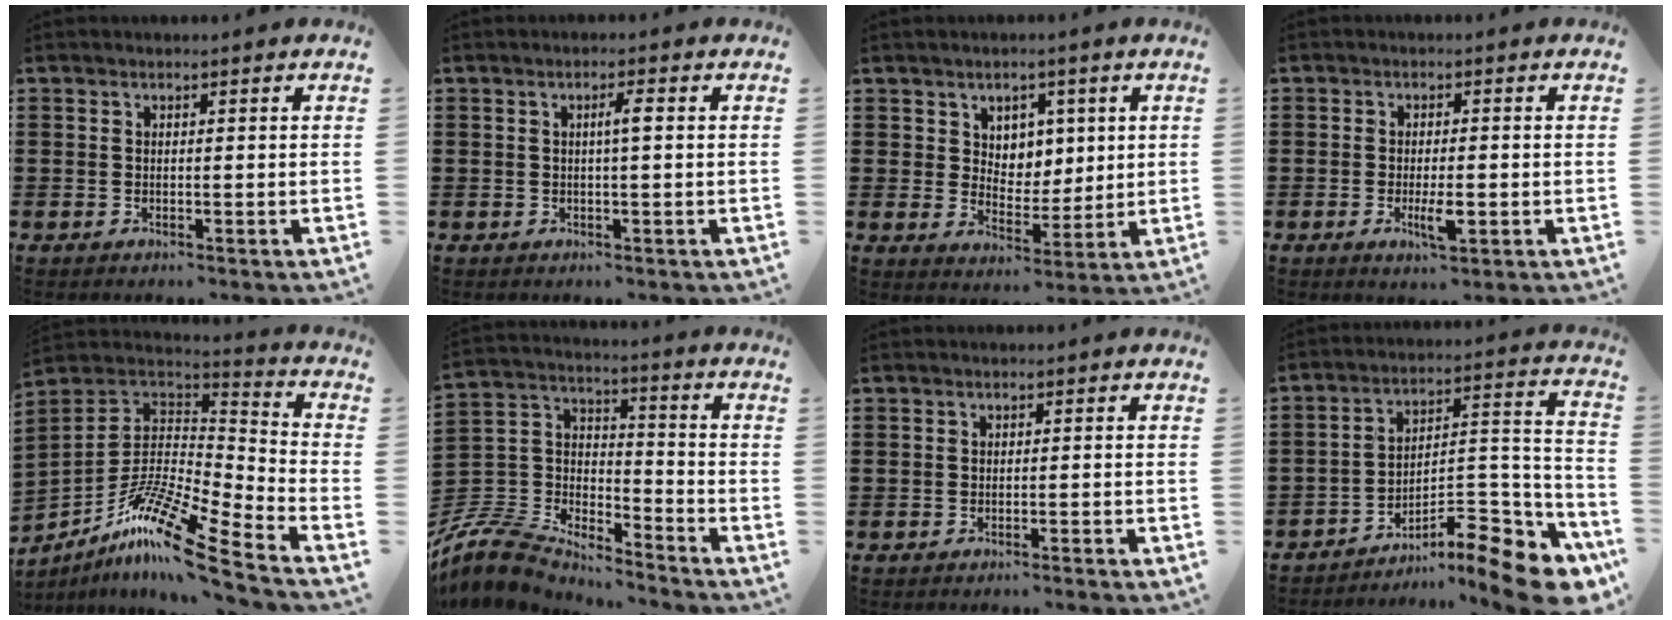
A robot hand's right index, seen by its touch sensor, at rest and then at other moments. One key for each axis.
{"total": 2.2, "fx": 0.1, "fy": 0.1, "fz": 2.2, "tx": -0.040, "ty": 0.001, "tz": -0.001}
{"total": 4.7, "fx": 2.5, "fy": 3.9, "fz": 0.9, "tx": -0.031, "ty": 0.004, "tz": 0.042}
{"total": 4.1, "fx": -1.1, "fy": 1.3, "fz": 3.8, "tx": -0.069, "ty": 0.000, "tz": -0.021}
{"total": 14.5, "fx": -10.3, "fy": 1.6, "fz": 10.1, "tx": -0.202, "ty": 0.011, "tz": -0.200}
{"total": 8.2, "fx": -7.6, "fy": 2.5, "fz": 2.0, "tx": -0.079, "ty": -0.007, "tz": -0.160}
{"total": 0.7, "fx": -0.5, "fy": -0.1, "fz": 0.3, "tx": -0.007, "ty": -0.001, "tz": -0.011}
{"total": 10.5, "fx": -8.2, "fy": 2.9, "fz": 5.8, "tx": -0.060, "ty": 0.015, "tz": -0.156}